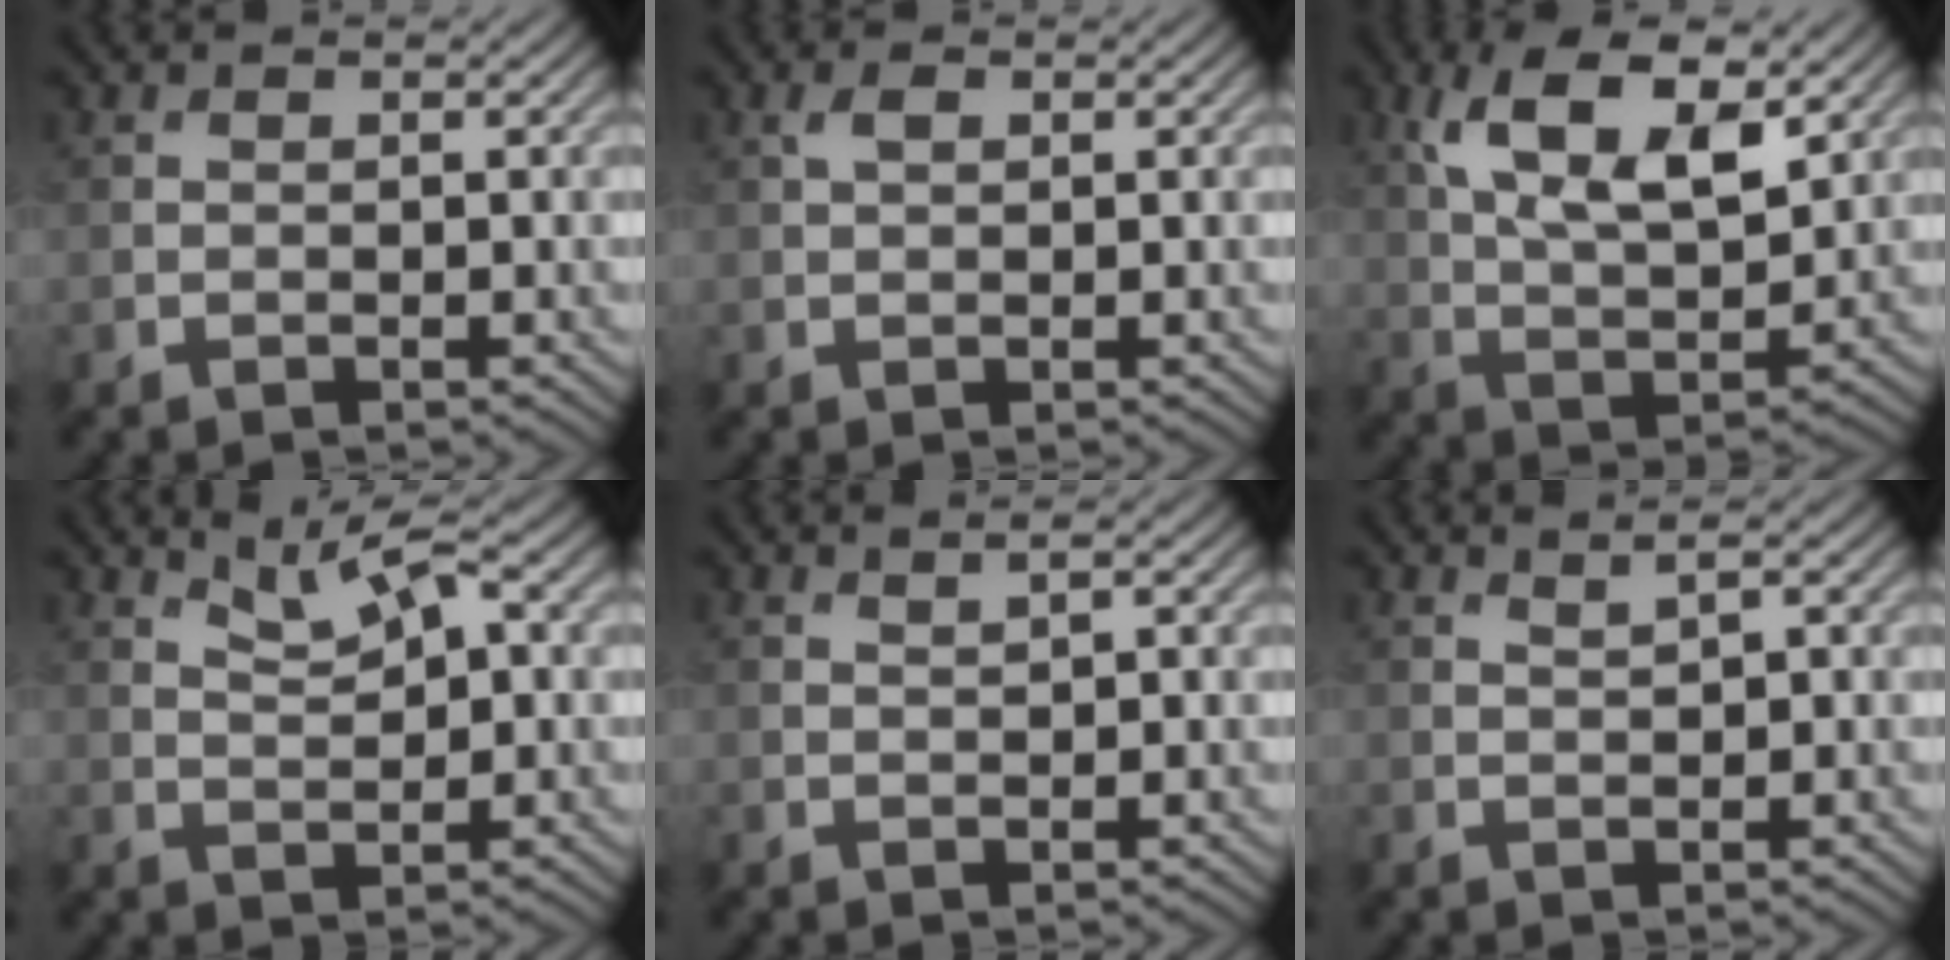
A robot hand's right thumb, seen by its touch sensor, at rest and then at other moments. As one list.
[{"total": 1.3, "force": [0.6, 0.7, 1.0], "torque": [-0.024, 0.003, 0.010]}, {"total": 11.4, "force": [5.2, 4.9, 8.9], "torque": [-0.178, 0.001, 0.096]}, {"total": 3.8, "force": [2.1, 1.3, 2.9], "torque": [-0.061, 0.006, 0.042]}, {"total": 1.3, "force": [0.7, 0.2, 1.0], "torque": [-0.018, -0.002, 0.013]}, {"total": 1.7, "force": [1.0, 0.3, 1.3], "torque": [-0.022, -0.004, 0.020]}]